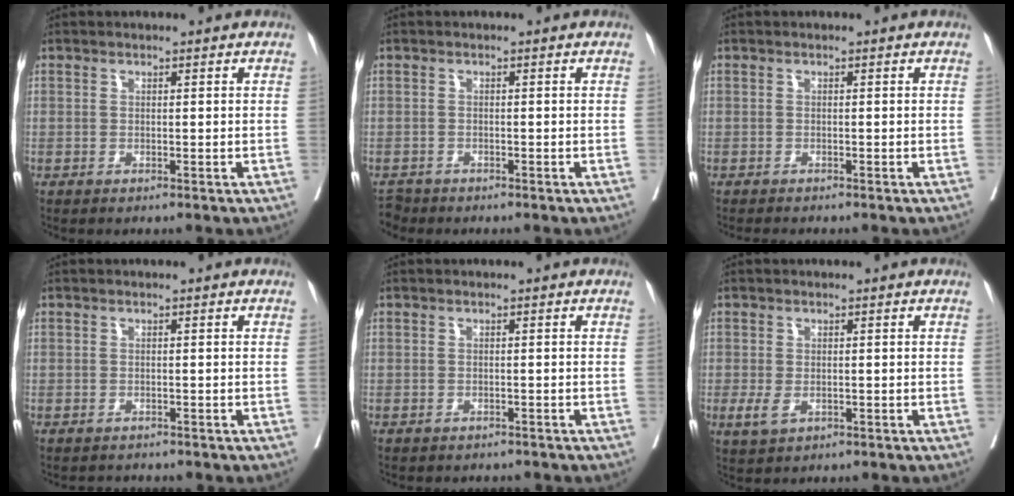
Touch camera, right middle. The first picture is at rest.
{"total": 1.7, "force": [-1.6, 0.5, -0.3], "torque": [0.005, -0.006, -0.030]}
{"total": 2.1, "force": [-1.9, 0.4, 0.8], "torque": [-0.014, -0.005, -0.026]}
{"total": 1.4, "force": [-1.3, 0.4, -0.1], "torque": [-0.002, -0.003, -0.019]}
{"total": 3.7, "force": [-3.3, 1.4, 0.8], "torque": [-0.012, 0.001, -0.039]}
{"total": 2.7, "force": [-0.9, 1.5, 2.0], "torque": [-0.044, -0.005, -0.010]}